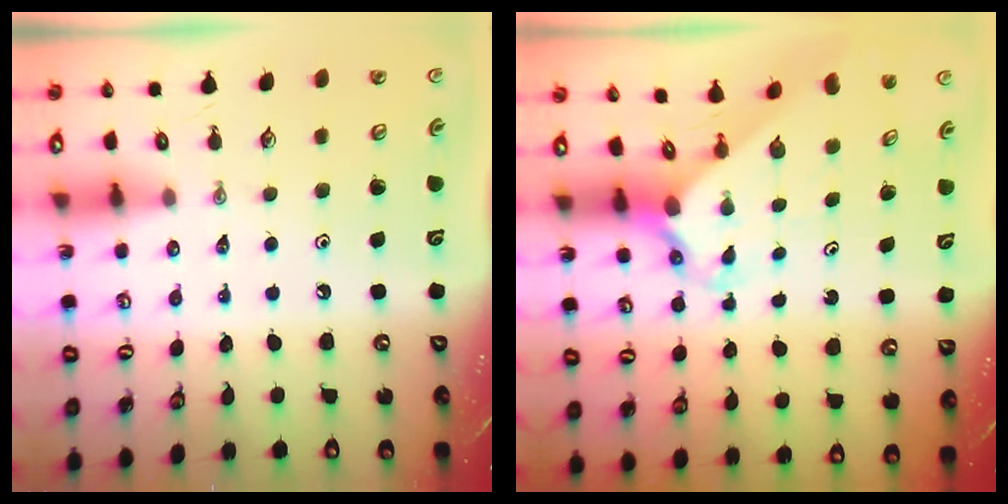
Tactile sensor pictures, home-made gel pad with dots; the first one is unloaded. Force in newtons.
{"total": 2.5, "press": 2.5, "slide": 0.3}